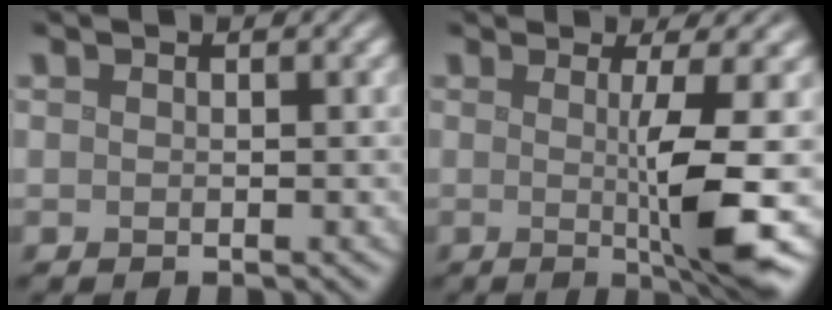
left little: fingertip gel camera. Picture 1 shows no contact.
{"total": 6.3, "force": [-0.4, 0.4, 6.3], "torque": [-0.107, -0.007, -0.001]}